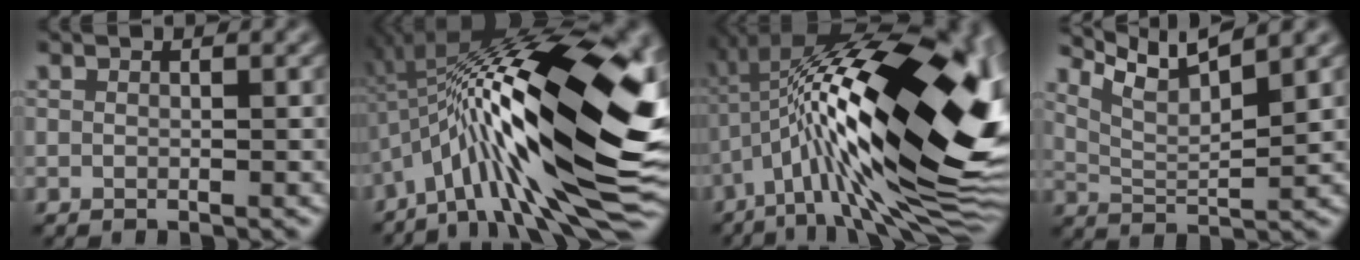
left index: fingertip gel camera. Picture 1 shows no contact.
{"total": 19.2, "force": [-1.9, 6.4, 18.1], "torque": [-0.297, 0.028, -0.045]}
{"total": 20.6, "force": [-0.2, 7.0, 19.3], "torque": [-0.326, 0.028, -0.004]}
{"total": 6.0, "force": [4.6, 1.1, 3.7], "torque": [-0.072, 0.009, 0.085]}